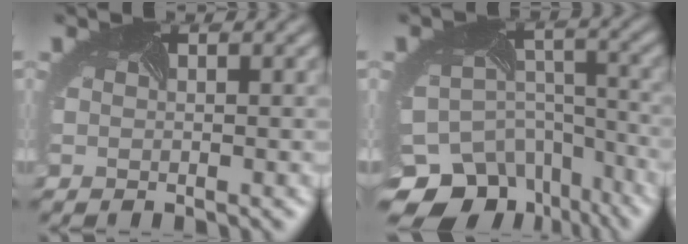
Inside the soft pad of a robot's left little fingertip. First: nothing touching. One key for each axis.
{"total": 13.6, "fx": -10.7, "fy": 7.7, "fz": 3.4, "tx": -0.088, "ty": -0.039, "tz": -0.133}